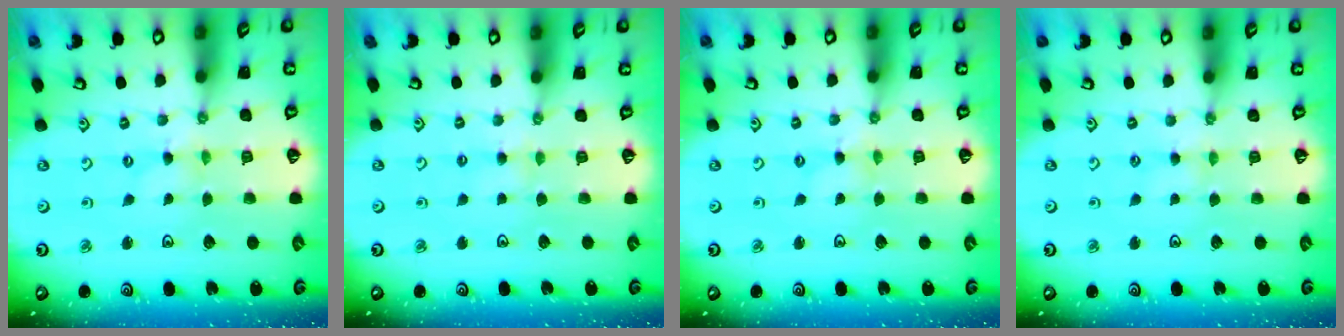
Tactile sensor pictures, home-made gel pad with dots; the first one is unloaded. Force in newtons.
{"total": 2.3, "press": 2.3, "slide": 0.3}
{"total": 0.0}
{"total": 2.3, "press": 2.3, "slide": 0.5}